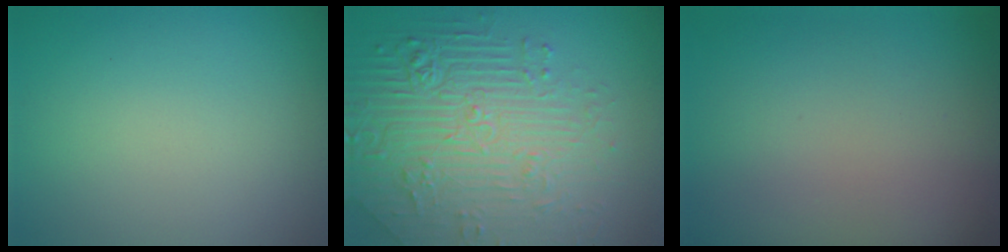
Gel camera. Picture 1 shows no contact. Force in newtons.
{"total": 6.9, "press": 5.6, "slide": 4.0}
{"total": 0.0}